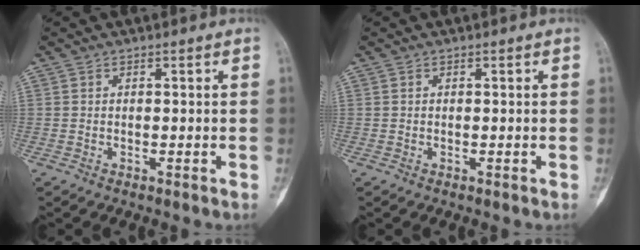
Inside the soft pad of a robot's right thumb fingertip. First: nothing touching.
{"total": 0.0}